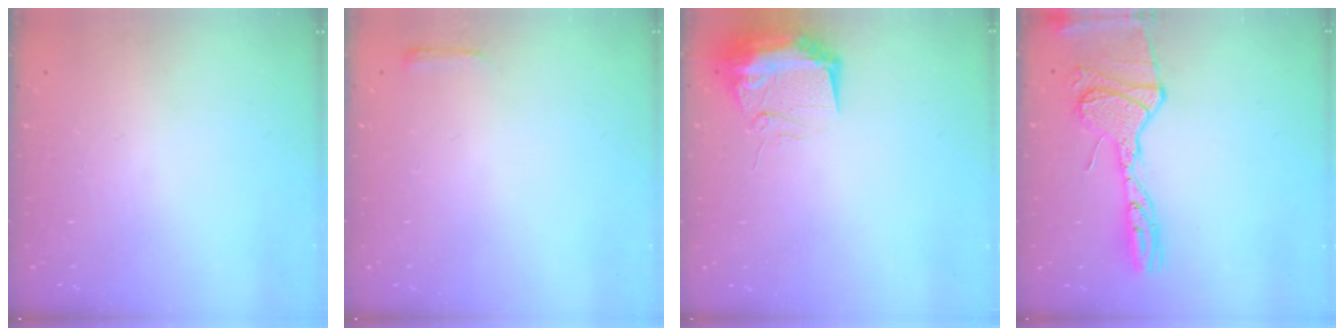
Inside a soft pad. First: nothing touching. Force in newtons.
{"total": 2.4, "press": 2.3, "slide": 0.6}
{"total": 10.2, "press": 10.2, "slide": 1.2}
{"total": 17.4, "press": 17.2, "slide": 2.8}